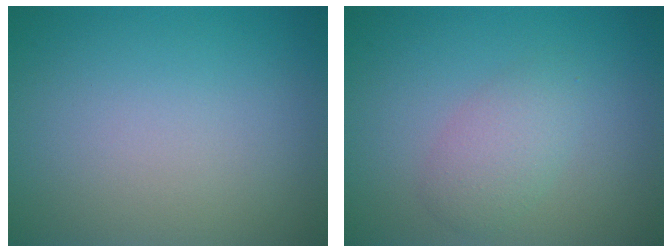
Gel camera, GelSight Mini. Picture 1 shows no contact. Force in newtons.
{"total": 2.4, "press": 2.4, "slide": 0.1}